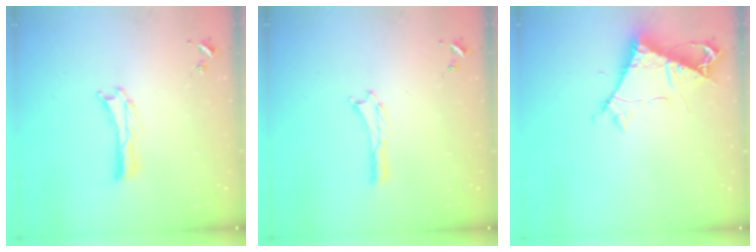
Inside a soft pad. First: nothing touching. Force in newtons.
{"total": 0.0}
{"total": 7.5, "press": 7.5, "slide": 0.7}